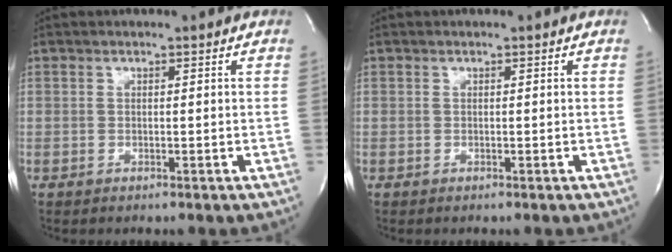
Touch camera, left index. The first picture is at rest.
{"total": 0.0}